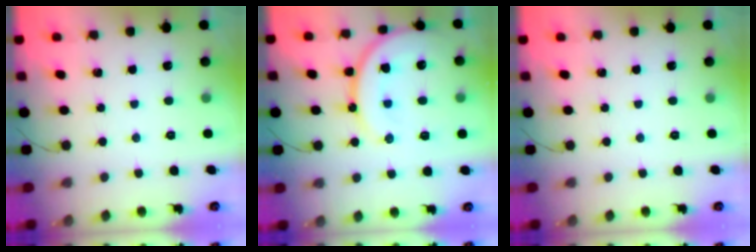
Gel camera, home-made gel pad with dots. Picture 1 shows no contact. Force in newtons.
{"total": 16.6, "press": 16.4, "slide": 2.0}
{"total": 0.0}